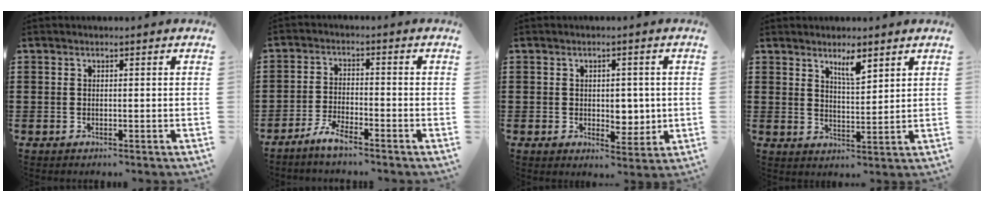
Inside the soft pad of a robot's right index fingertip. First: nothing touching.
{"total": 3.6, "force": [-3.3, 0.4, 1.5], "torque": [-0.041, 0.004, -0.068]}
{"total": 4.2, "force": [0.2, 3.2, 2.7], "torque": [-0.037, 0.001, -0.002]}
{"total": 4.3, "force": [3.1, 1.0, 2.8], "torque": [-0.045, -0.002, 0.051]}